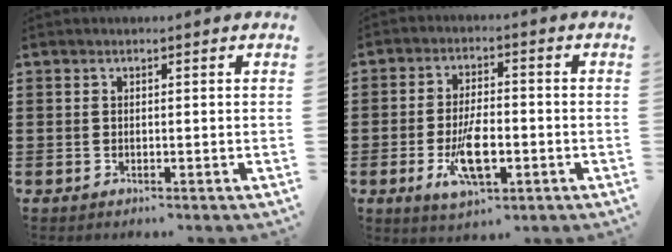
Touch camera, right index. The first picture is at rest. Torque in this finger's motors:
{"motor_torque": [1.37, 0.77, 0.59, 0.21]}